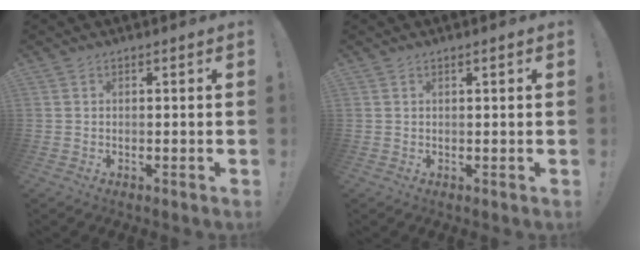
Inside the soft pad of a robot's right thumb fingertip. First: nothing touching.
{"total": 1.1, "force": [0.6, -0.1, 0.9], "torque": [-0.010, -0.003, 0.008]}